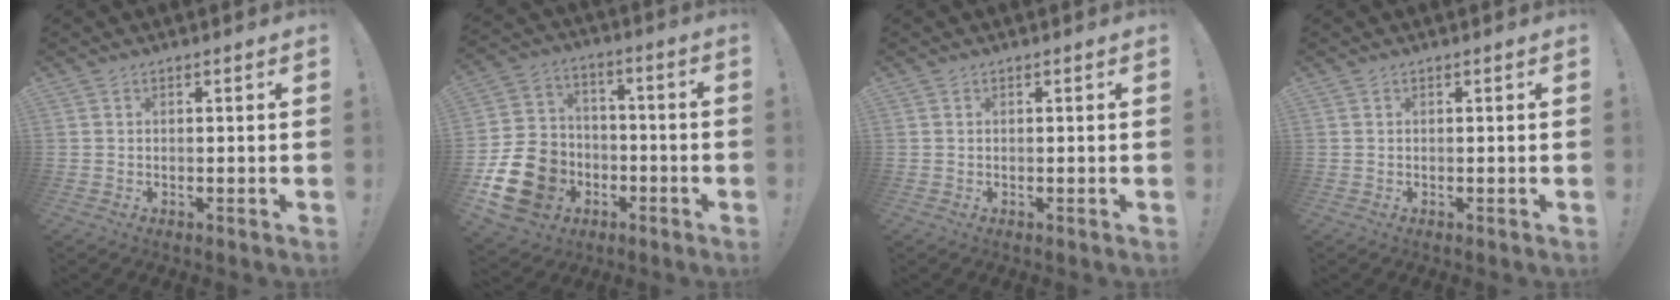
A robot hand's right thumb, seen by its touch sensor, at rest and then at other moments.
{"total": 18.8, "force": [-6.7, 15.0, 9.0], "torque": [-0.151, 0.047, -0.096]}
{"total": 0.0}
{"total": 0.0}